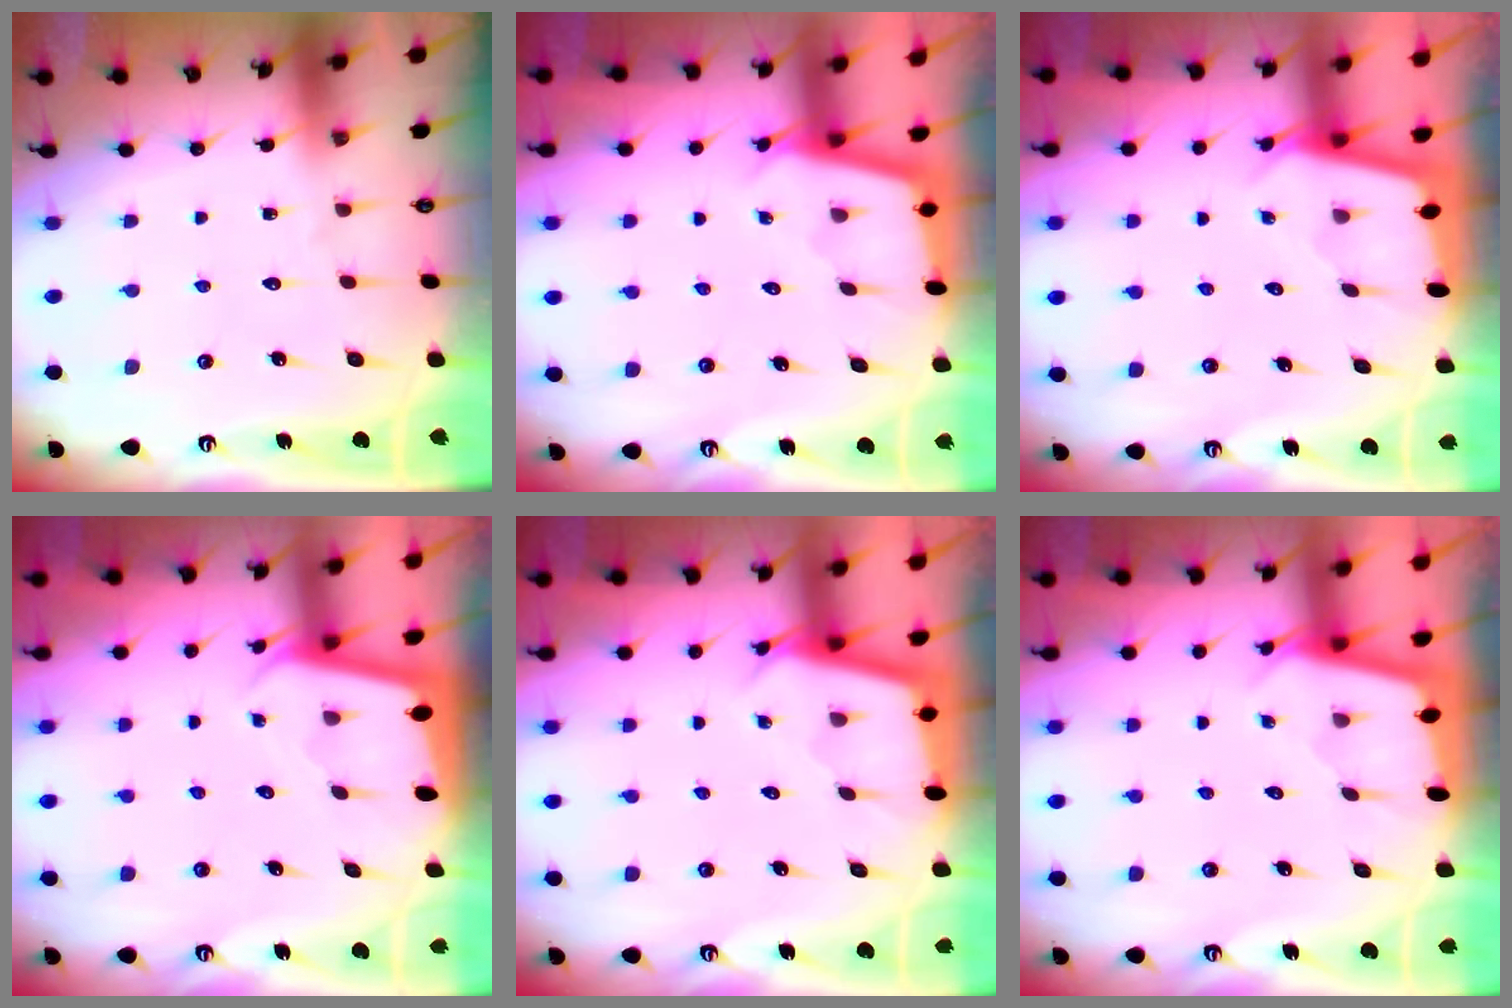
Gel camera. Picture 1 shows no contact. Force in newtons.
{"total": 2.4, "press": 2.4, "slide": 0.2}
{"total": 1.8, "press": 1.8, "slide": 0.2}
{"total": 2.0, "press": 2.0, "slide": 0.1}
{"total": 2.2, "press": 2.2, "slide": 0.2}
{"total": 1.9, "press": 1.9, "slide": 0.2}